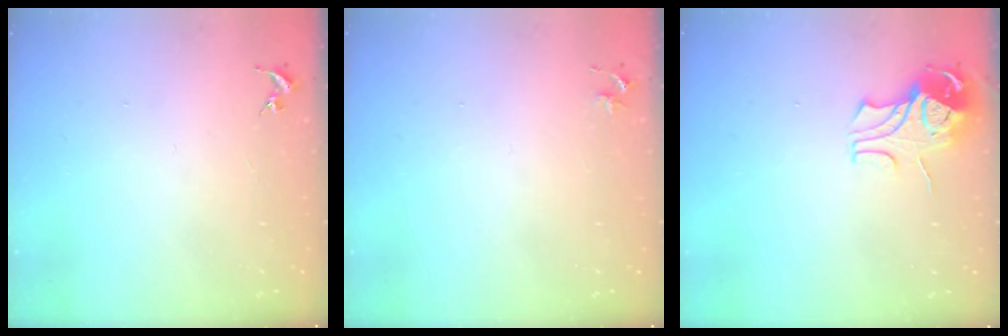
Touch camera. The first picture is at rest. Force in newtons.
{"total": 3.2, "press": 3.2, "slide": 0.4}
{"total": 9.0, "press": 8.9, "slide": 1.0}